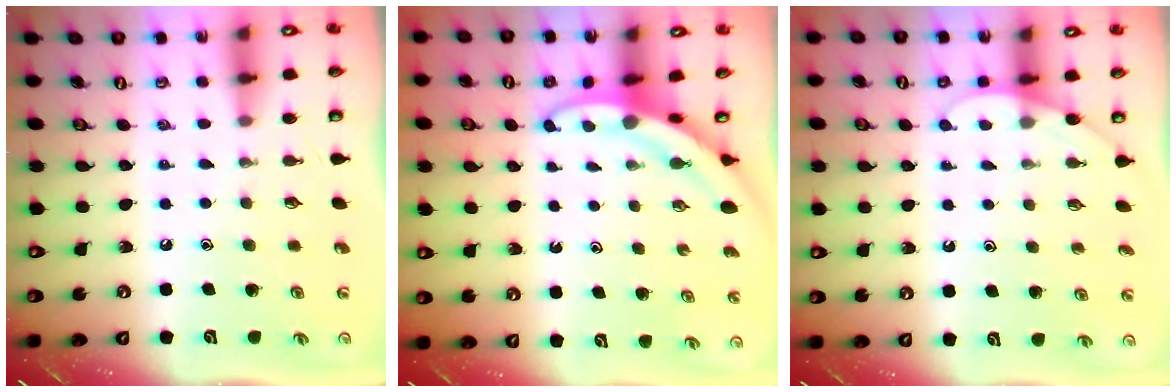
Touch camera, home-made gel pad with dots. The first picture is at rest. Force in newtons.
{"total": 3.3, "press": 3.3, "slide": 0.3}
{"total": 3.2, "press": 3.1, "slide": 0.3}